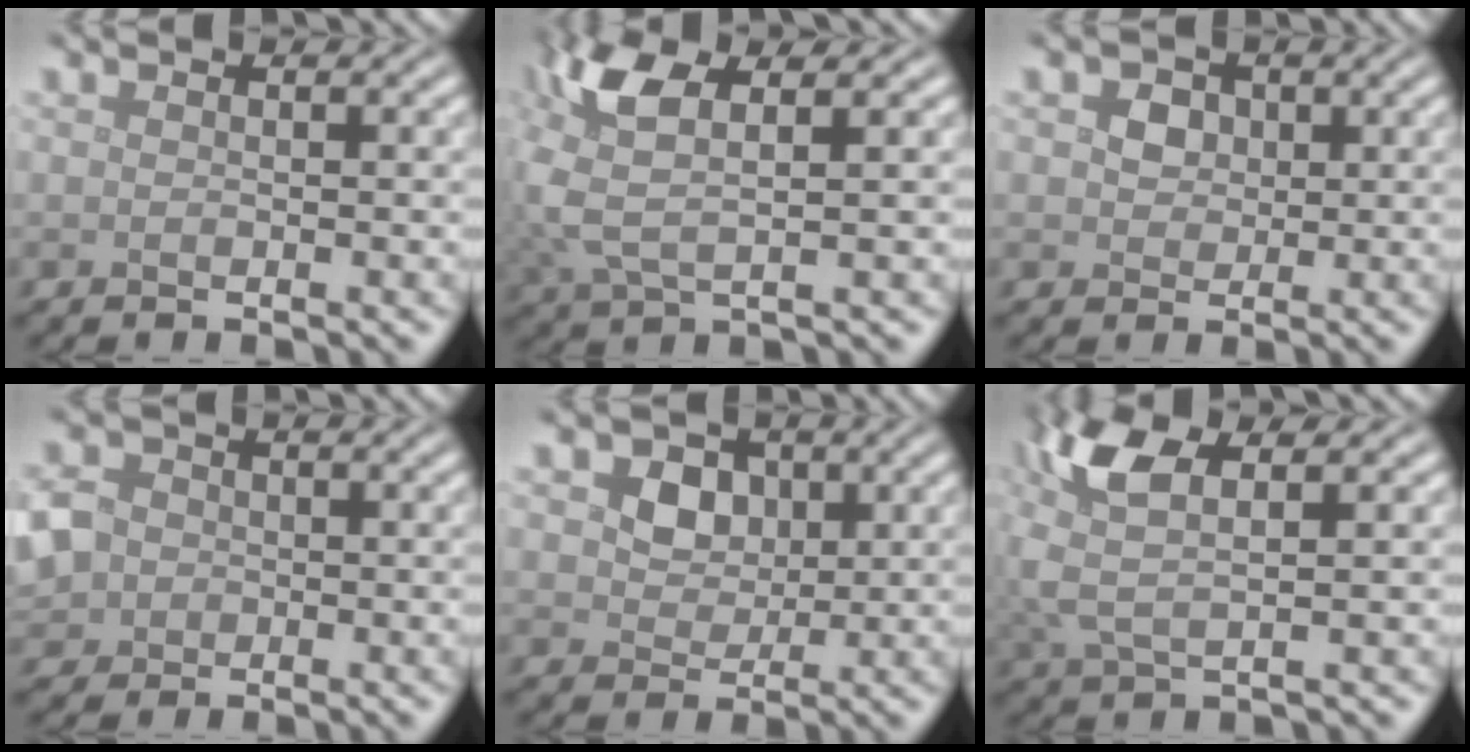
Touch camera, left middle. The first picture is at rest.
{"total": 5.4, "force": [1.4, 2.4, 4.6], "torque": [-0.121, 0.007, 0.022]}
{"total": 2.3, "force": [0.7, 2.0, 1.0], "torque": [-0.019, -0.002, 0.006]}
{"total": 6.5, "force": [-0.7, 5.9, 2.7], "torque": [-0.074, 0.010, -0.038]}
{"total": 3.2, "force": [1.0, 2.6, 1.5], "torque": [-0.033, -0.012, 0.014]}
{"total": 4.8, "force": [1.5, 1.9, 4.1], "torque": [-0.103, 0.008, 0.025]}